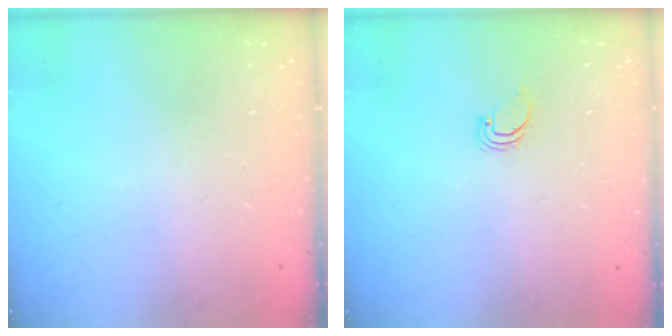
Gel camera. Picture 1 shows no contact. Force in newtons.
{"total": 0.9, "press": 0.9, "slide": 0.1}